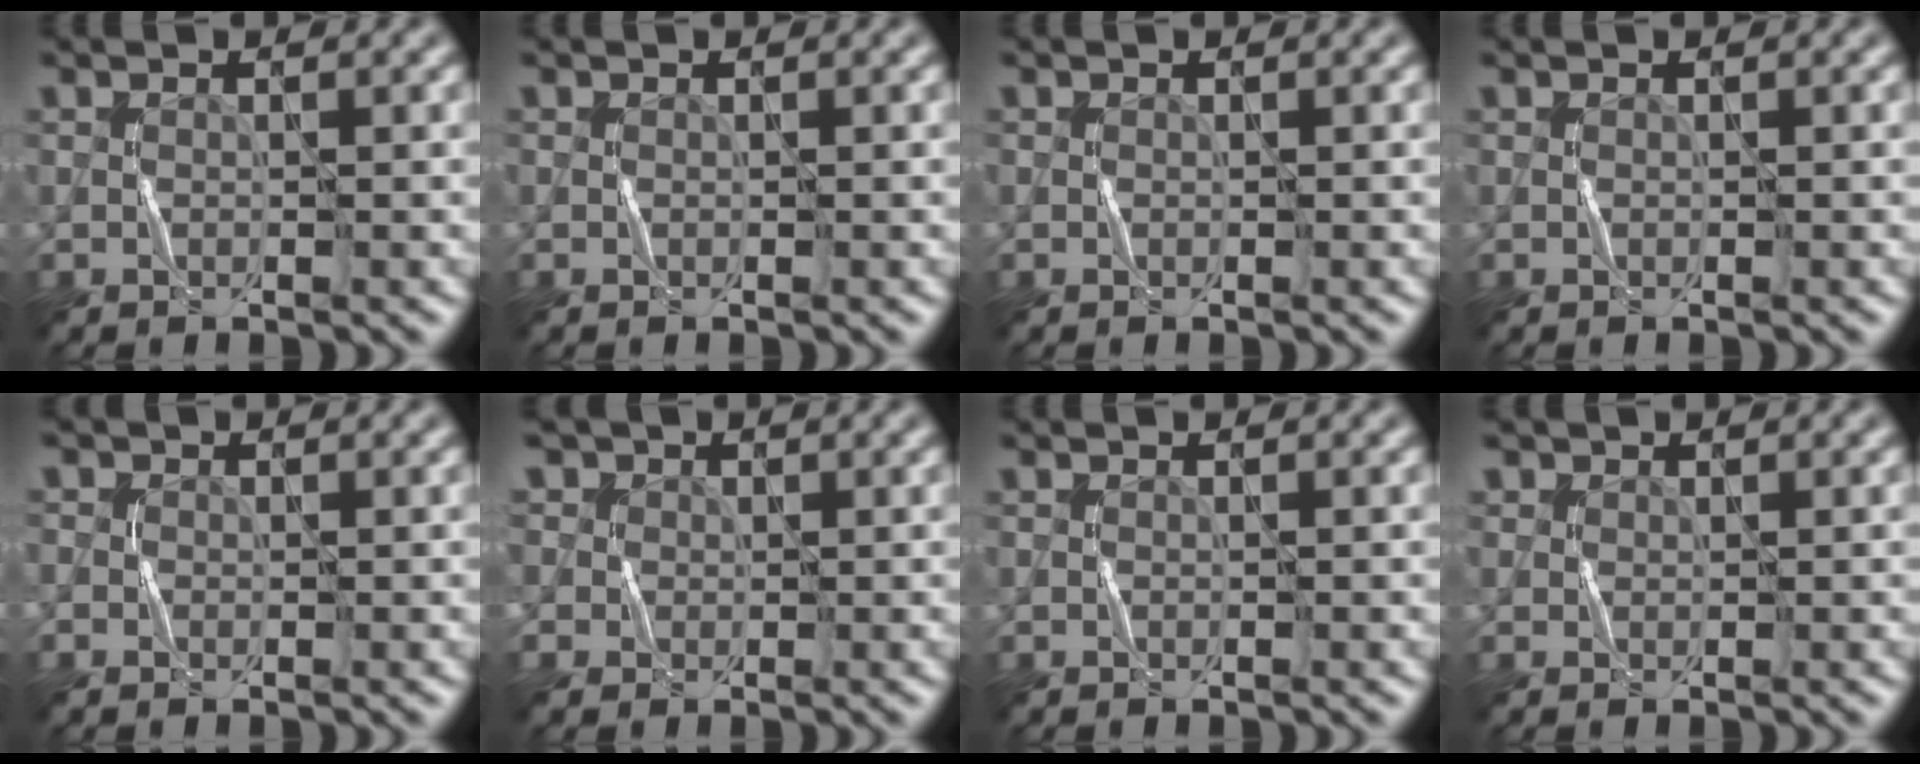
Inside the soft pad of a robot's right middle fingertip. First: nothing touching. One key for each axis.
{"total": 0.0}
{"total": 0.0}
{"total": 0.0}
{"total": 1.2, "fx": 0.0, "fy": 1.2, "fz": 0.3, "tx": -0.006, "ty": 0.002, "tz": -0.008}
{"total": 5.6, "fx": 2.5, "fy": 4.6, "fz": 1.8, "tx": -0.046, "ty": 0.026, "tz": 0.021}
{"total": 0.0}
{"total": 1.1, "fx": 0.6, "fy": 0.9, "fz": 0.2, "tx": -0.001, "ty": -0.001, "tz": 0.006}